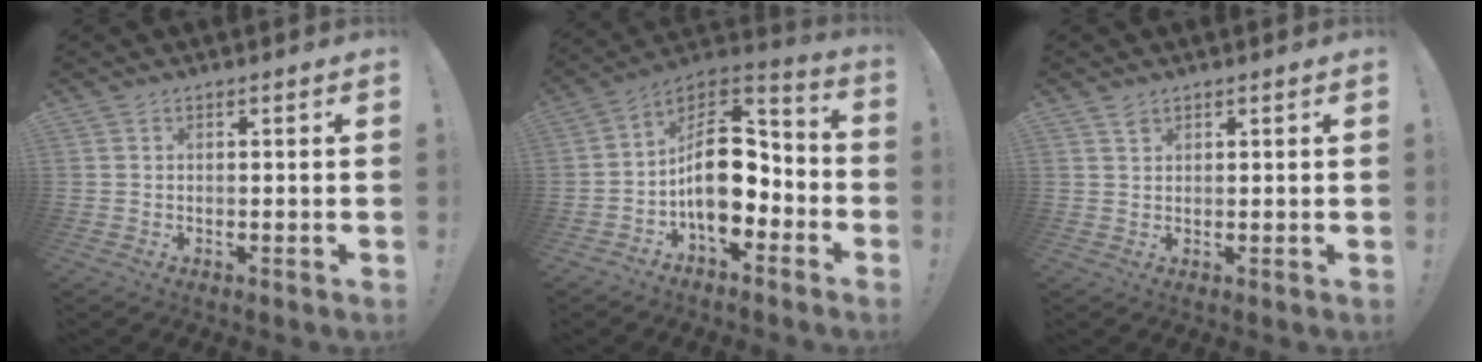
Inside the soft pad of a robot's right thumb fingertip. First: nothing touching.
{"total": 15.8, "force": [-2.4, 9.7, 12.3], "torque": [-0.186, 0.014, -0.034]}
{"total": 1.7, "force": [1.4, 0.9, 0.5], "torque": [-0.001, -0.007, 0.025]}